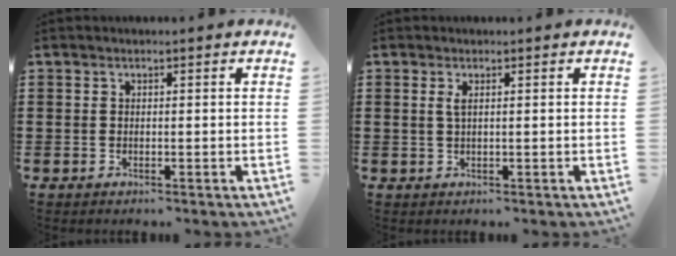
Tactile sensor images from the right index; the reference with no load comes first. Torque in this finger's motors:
{"motor_torque": [0.04, -0.02, 0.01, 0.03]}